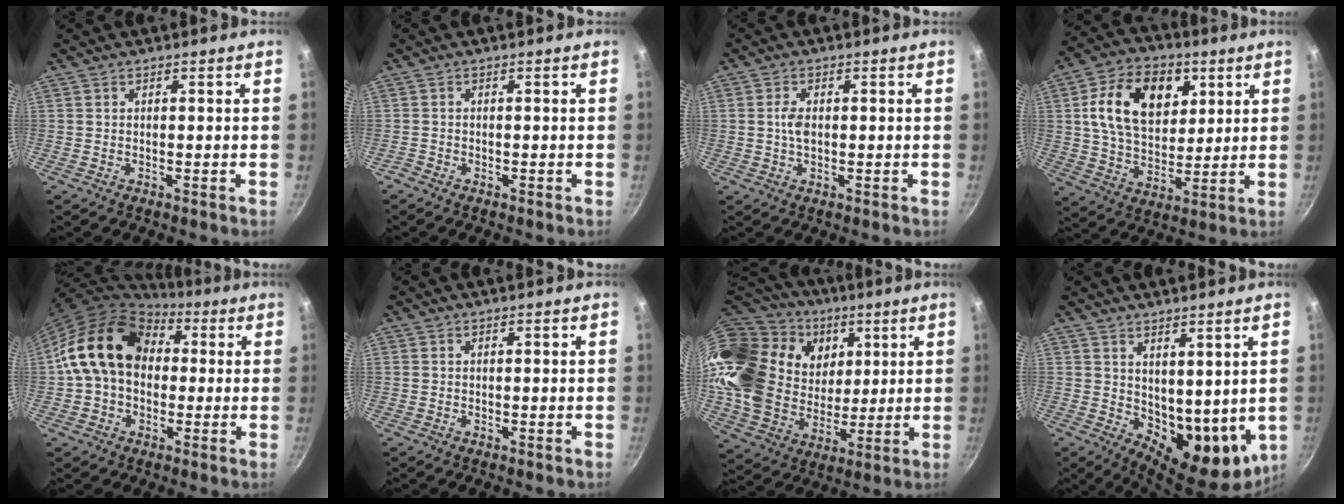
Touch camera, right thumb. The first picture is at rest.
{"total": 1.0, "force": [-0.8, 0.5, 0.2], "torque": [-0.012, 0.008, -0.017]}
{"total": 3.0, "force": [0.1, 1.8, 2.4], "torque": [-0.044, 0.004, -0.001]}
{"total": 17.9, "force": [5.5, 12.1, 11.9], "torque": [-0.176, -0.008, 0.089]}
{"total": 16.5, "force": [2.1, 12.5, 10.7], "torque": [-0.155, 0.035, 0.024]}
{"total": 0.0}
{"total": 28.7, "force": [12.0, 20.7, 15.8], "torque": [-0.290, -0.015, 0.225]}
{"total": 12.0, "force": [3.4, 6.9, 9.2], "torque": [-0.101, -0.046, 0.071]}